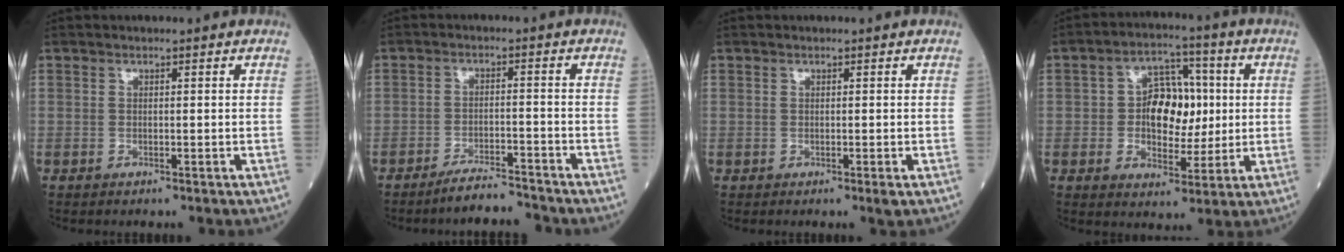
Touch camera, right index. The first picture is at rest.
{"total": 5.2, "force": [-4.9, 0.3, 1.6], "torque": [-0.029, -0.012, -0.087]}
{"total": 0.8, "force": [-0.4, -0.1, 0.7], "torque": [-0.009, -0.002, -0.004]}
{"total": 9.5, "force": [0.5, 5.9, 7.5], "torque": [-0.117, 0.024, 0.012]}